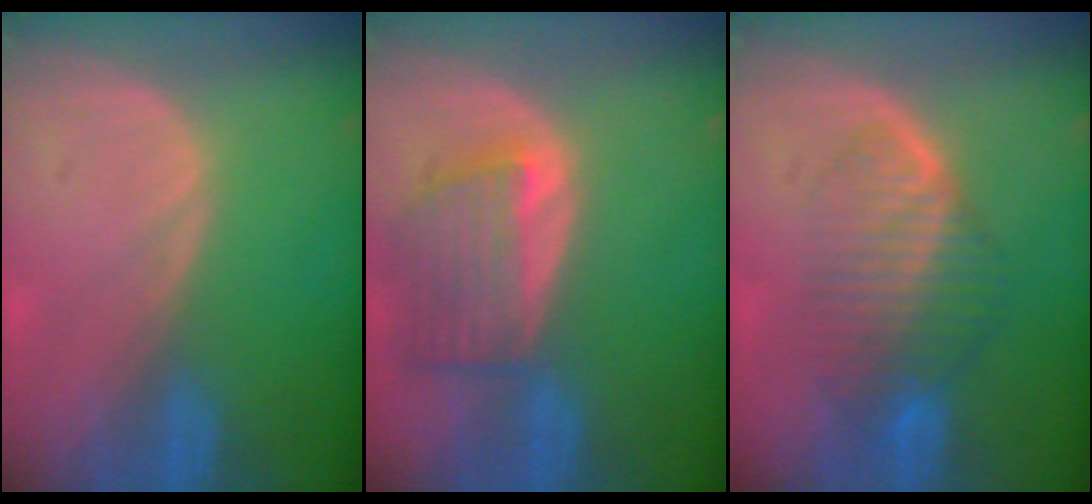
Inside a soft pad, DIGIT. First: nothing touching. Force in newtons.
{"total": 6.8, "press": 6.5, "slide": 2.2}
{"total": 7.2, "press": 6.6, "slide": 2.7}